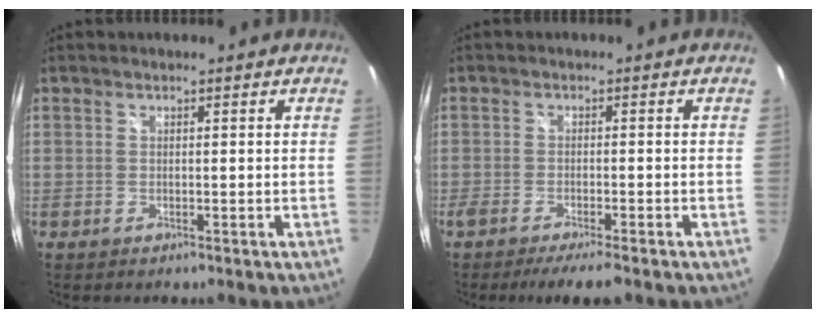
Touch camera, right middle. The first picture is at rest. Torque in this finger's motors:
{"motor_torque": [0.72, -0.63, 0.10, 0.04]}